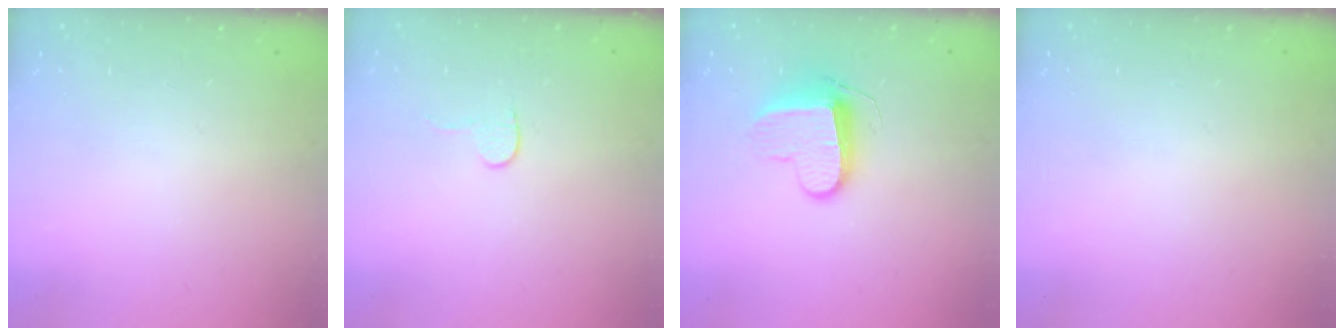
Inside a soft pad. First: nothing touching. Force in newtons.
{"total": 4.0, "press": 4.0, "slide": 0.3}
{"total": 9.9, "press": 9.9, "slide": 0.1}
{"total": 0.6, "press": 0.6, "slide": 0.2}